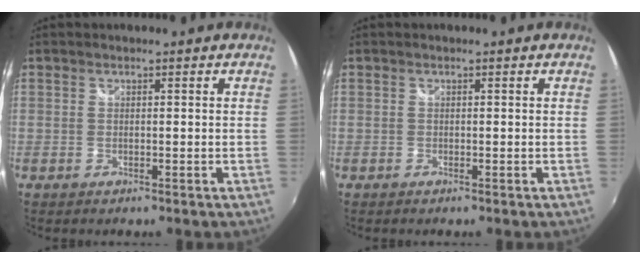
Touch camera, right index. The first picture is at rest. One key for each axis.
{"total": 0.0}